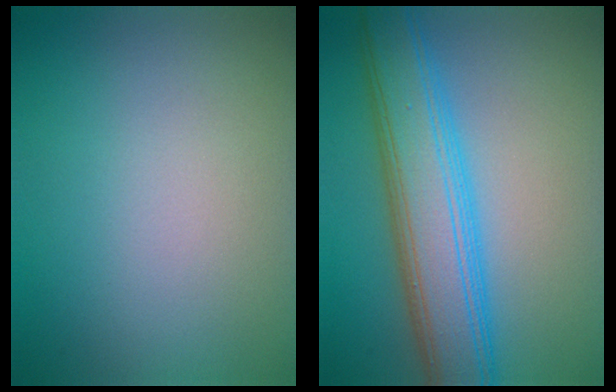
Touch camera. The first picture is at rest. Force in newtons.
{"total": 8.0, "press": 8.0, "slide": 0.0}